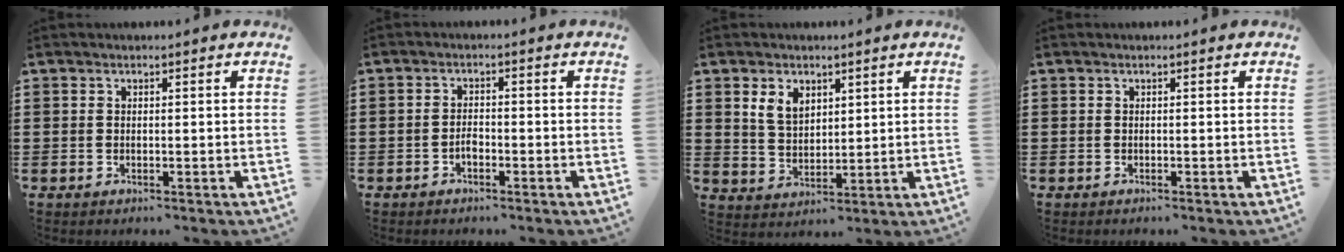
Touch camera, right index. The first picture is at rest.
{"total": 1.9, "force": [-1.0, 1.1, 1.2], "torque": [-0.025, 0.003, -0.019]}
{"total": 4.6, "force": [2.4, 3.1, 2.4], "torque": [-0.059, 0.011, 0.044]}
{"total": 0.0}